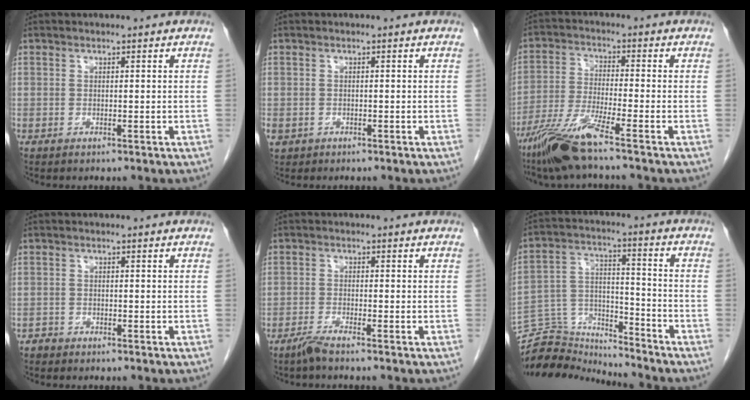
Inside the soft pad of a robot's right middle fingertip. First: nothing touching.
{"total": 1.9, "force": [-0.9, 1.5, 0.5], "torque": [-0.012, 0.001, -0.012]}
{"total": 9.0, "force": [-6.4, -0.6, 6.2], "torque": [-0.131, -0.031, -0.126]}
{"total": 1.1, "force": [-1.0, 0.5, -0.1], "torque": [0.000, 0.002, -0.020]}
{"total": 2.3, "force": [-1.9, -0.3, 1.1], "torque": [-0.033, -0.006, -0.042]}
{"total": 11.0, "force": [-10.9, 1.3, -0.8], "torque": [0.012, 0.045, -0.199]}